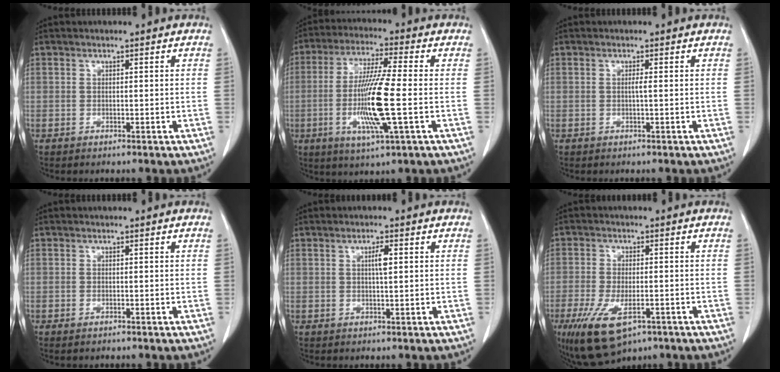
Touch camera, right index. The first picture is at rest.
{"total": 12.5, "force": [-2.2, 0.1, 12.3], "torque": [-0.247, -0.015, -0.048]}
{"total": 0.7, "force": [0.0, -0.2, 0.7], "torque": [-0.011, 0.000, -0.002]}
{"total": 0.6, "force": [-0.4, 0.2, 0.4], "torque": [-0.011, -0.002, -0.005]}
{"total": 2.1, "force": [0.5, 0.2, 2.1], "torque": [-0.036, 0.002, 0.008]}
{"total": 10.5, "force": [-5.6, 4.3, 7.8], "torque": [-0.152, -0.017, -0.088]}